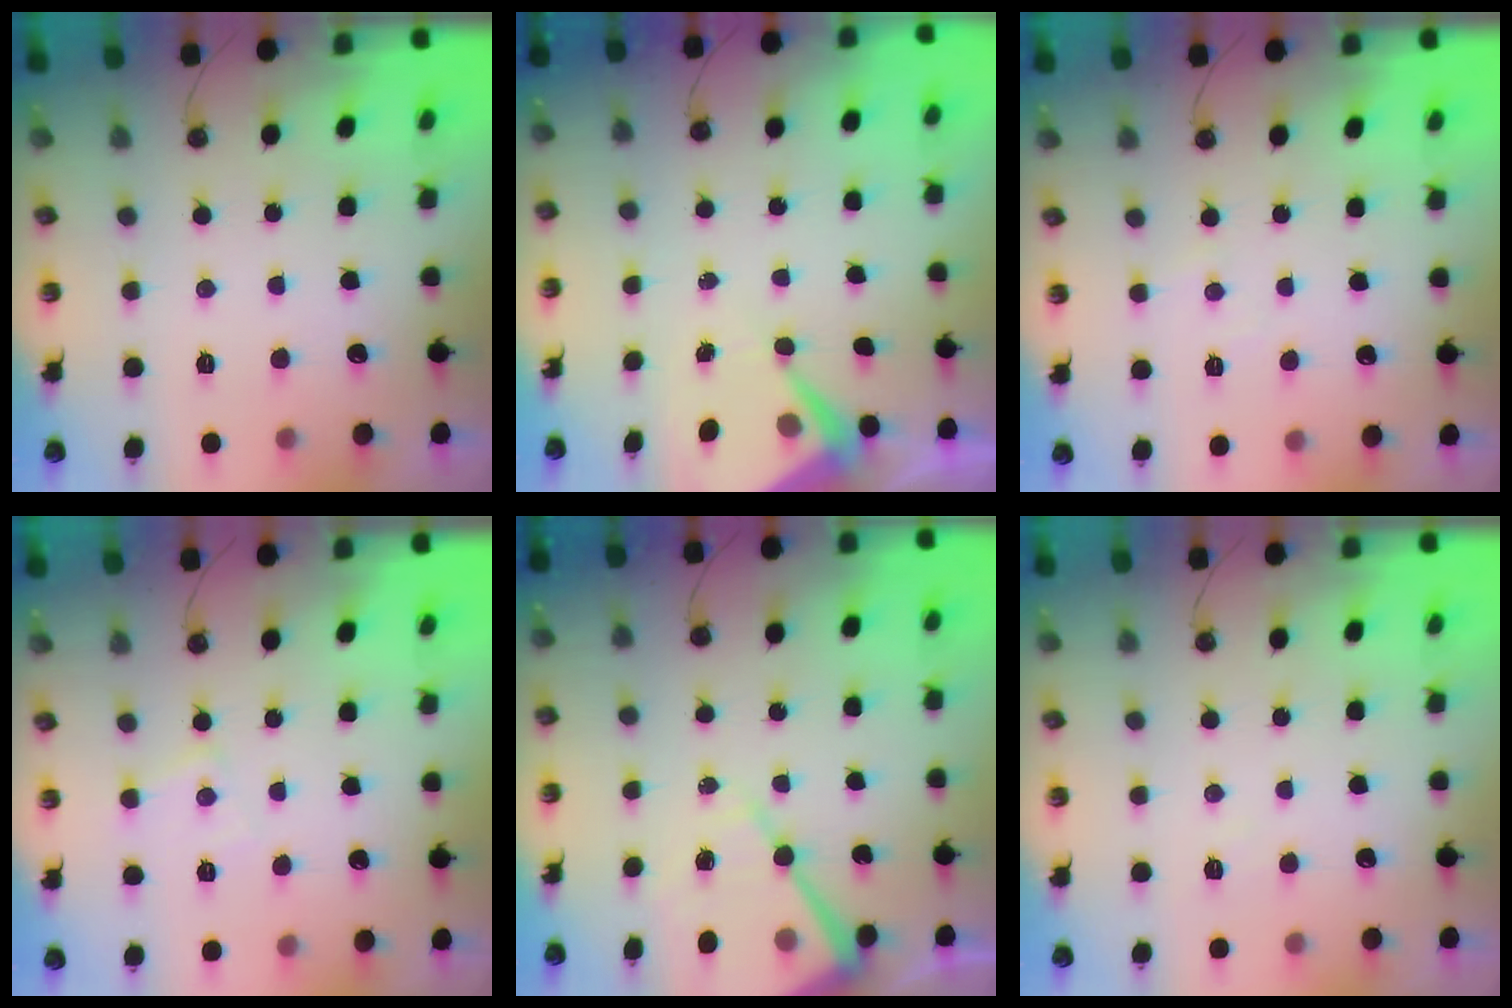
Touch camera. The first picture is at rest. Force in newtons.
{"total": 6.0, "press": 6.0, "slide": 0.5}
{"total": 2.7, "press": 2.6, "slide": 0.5}
{"total": 5.3, "press": 5.3, "slide": 0.4}
{"total": 12.5, "press": 12.4, "slide": 0.9}
{"total": 4.5, "press": 4.5, "slide": 0.7}